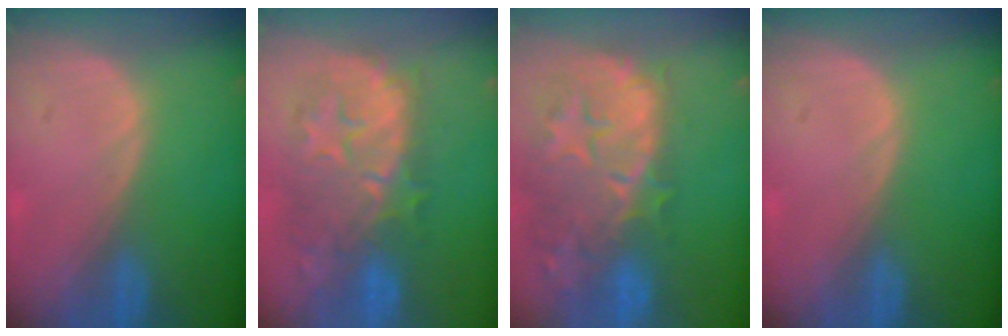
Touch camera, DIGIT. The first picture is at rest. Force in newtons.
{"total": 10.6, "press": 10.0, "slide": 3.6}
{"total": 14.7, "press": 11.8, "slide": 8.7}
{"total": 0.0}